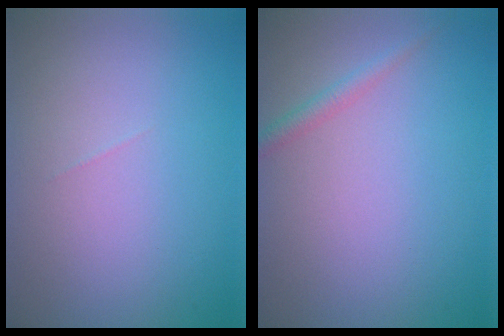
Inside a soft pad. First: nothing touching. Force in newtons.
{"total": 1.3, "press": 1.3, "slide": 0.1}